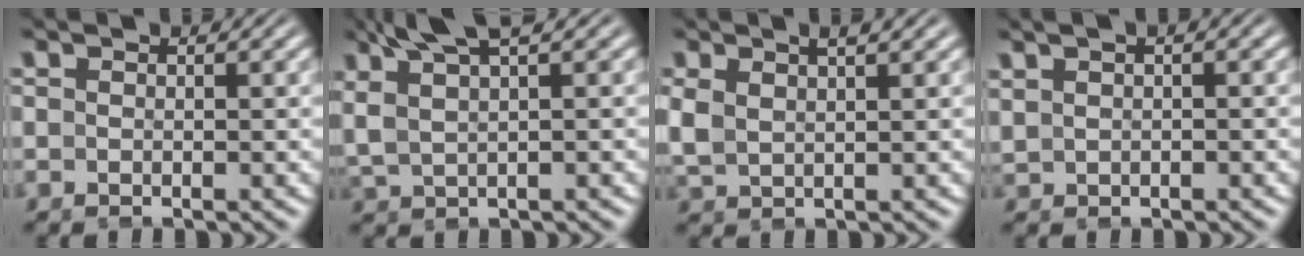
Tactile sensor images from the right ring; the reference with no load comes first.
{"total": 5.4, "force": [3.5, 2.4, 3.3], "torque": [-0.067, 0.023, 0.048]}
{"total": 1.8, "force": [1.0, 0.7, 1.3], "torque": [-0.032, 0.000, 0.029]}
{"total": 1.6, "force": [1.2, 0.4, 1.1], "torque": [-0.015, 0.018, 0.017]}